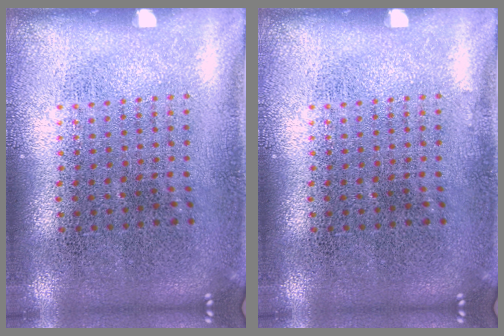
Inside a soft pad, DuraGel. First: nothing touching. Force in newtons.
{"total": 0.0}